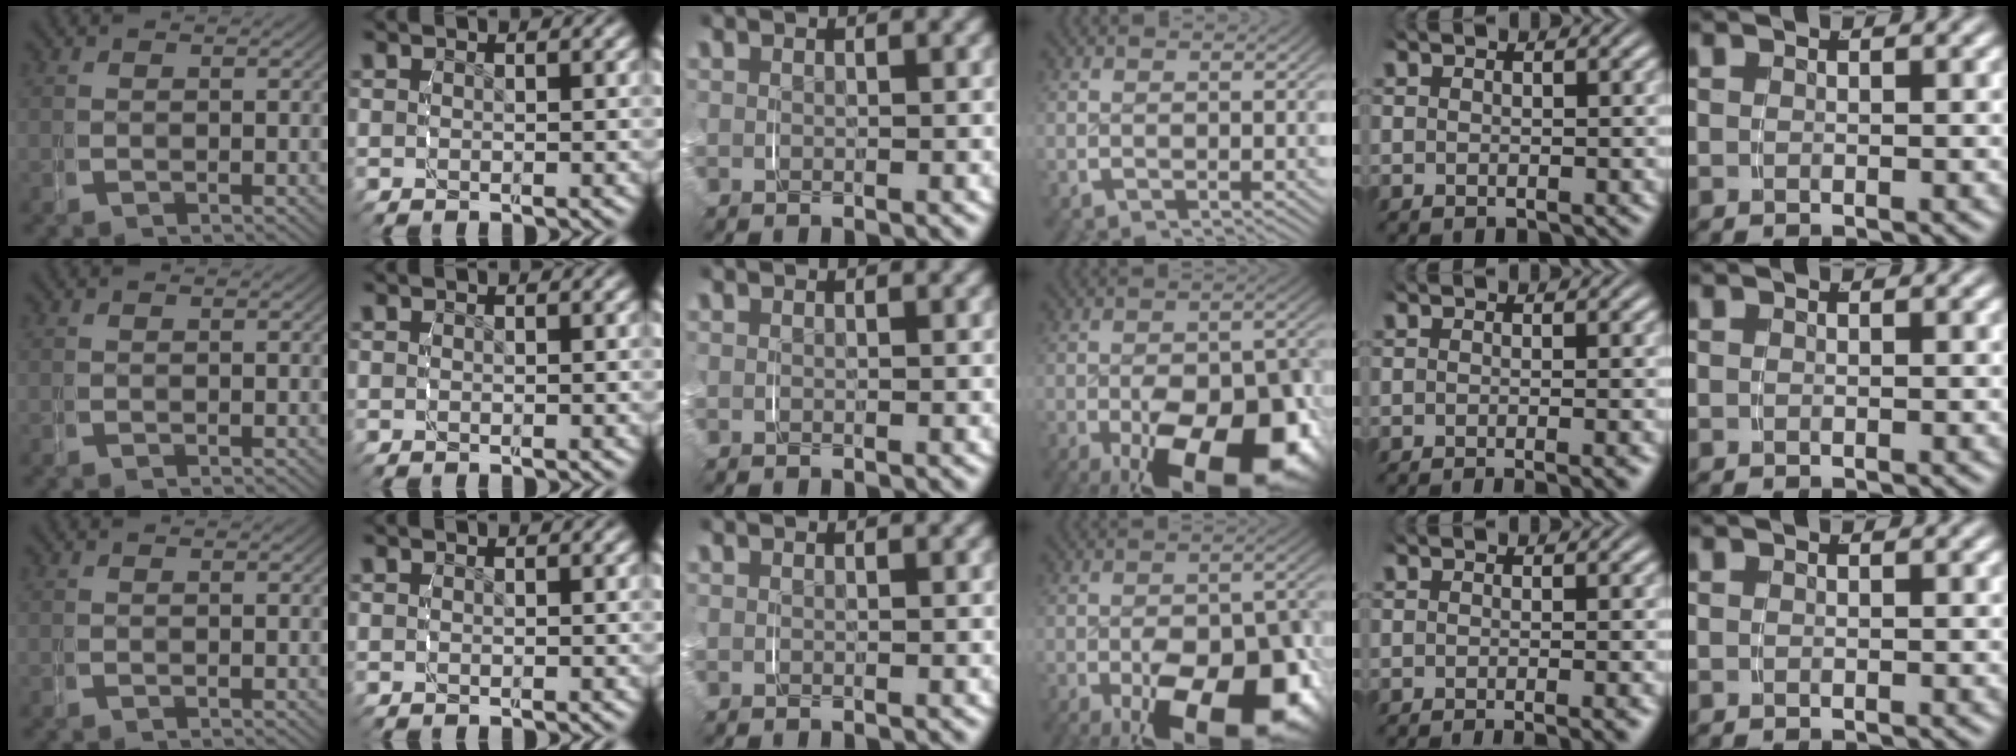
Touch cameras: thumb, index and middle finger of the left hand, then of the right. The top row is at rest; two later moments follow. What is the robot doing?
{"motion": "grasp_and_lifting", "object": "key"}